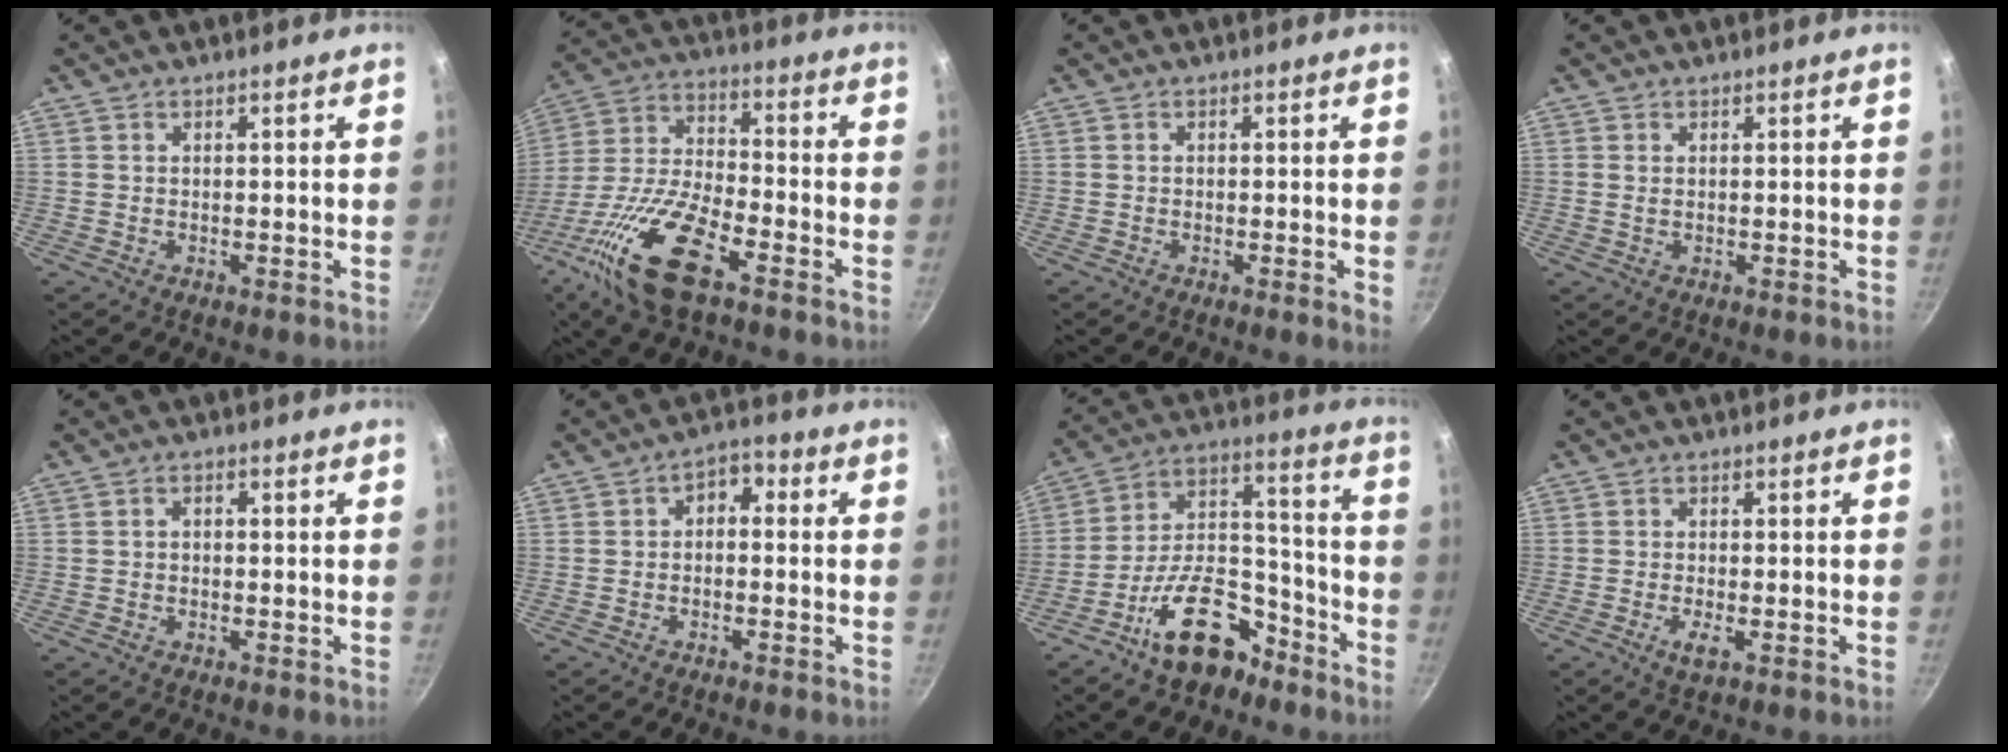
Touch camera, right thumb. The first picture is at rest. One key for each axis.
{"total": 18.2, "fx": -10.0, "fy": 6.3, "fz": 13.9, "tx": -0.273, "ty": 0.042, "tz": -0.207}
{"total": 1.6, "fx": -0.2, "fy": 0.0, "fz": 1.6, "tx": -0.026, "ty": -0.006, "tz": -0.004}
{"total": 0.9, "fx": 0.3, "fy": 0.5, "fz": 0.7, "tx": -0.014, "ty": -0.001, "tz": 0.005}
{"total": 1.2, "fx": -0.1, "fy": 0.8, "fz": 0.9, "tx": -0.020, "ty": 0.006, "tz": -0.002}
{"total": 4.0, "fx": -0.1, "fy": 2.8, "fz": 2.8, "tx": -0.024, "ty": 0.018, "tz": -0.011}
{"total": 16.9, "fx": -10.4, "fy": 8.5, "fz": 10.3, "tx": -0.136, "ty": 0.099, "tz": -0.173}
{"total": 2.7, "fx": -0.9, "fy": 0.6, "fz": 2.5, "tx": -0.052, "ty": -0.003, "tz": -0.016}